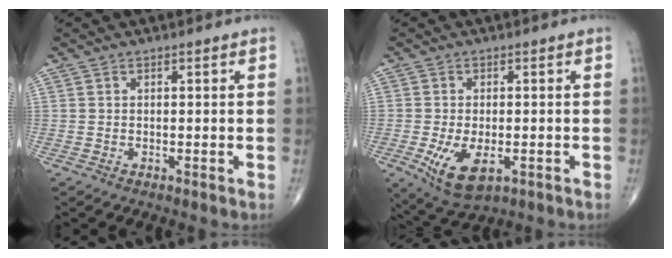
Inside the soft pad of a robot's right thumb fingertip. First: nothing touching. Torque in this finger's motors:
{"motor_torque": [1.19, 0.92, 0.81, -0.08, 0.09]}